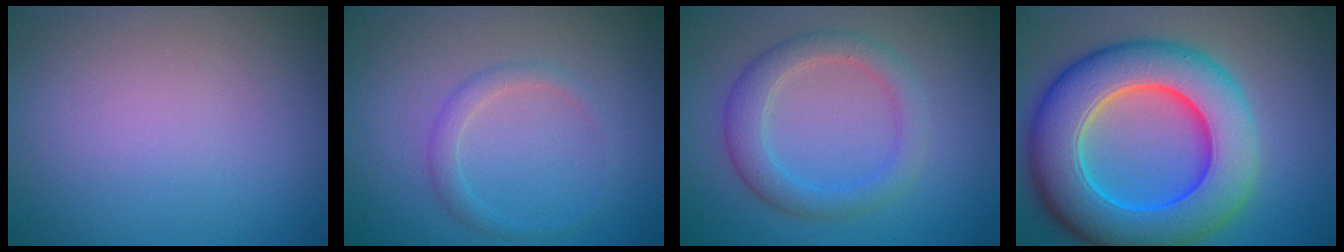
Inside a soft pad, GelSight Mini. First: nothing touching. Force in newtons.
{"total": 1.4, "press": 1.4, "slide": 0.0}
{"total": 3.3, "press": 3.3, "slide": 0.1}
{"total": 11.8, "press": 11.8, "slide": 0.4}